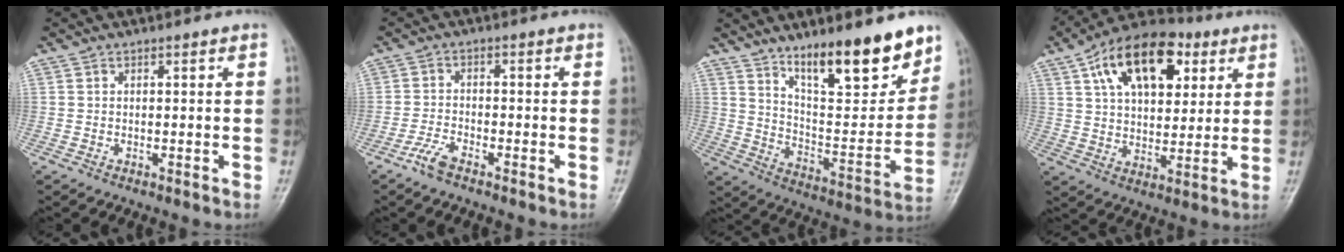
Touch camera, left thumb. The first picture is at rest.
{"total": 3.4, "force": [-2.6, 1.0, 1.9], "torque": [-0.046, 0.011, -0.055]}
{"total": 18.3, "force": [12.6, 5.4, 12.2], "torque": [-0.140, -0.083, 0.211]}
{"total": 18.2, "force": [7.7, 10.3, 12.8], "torque": [-0.169, -0.007, 0.123]}